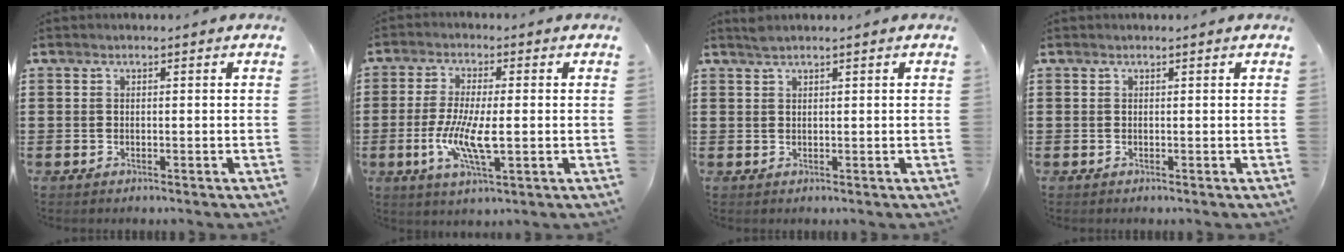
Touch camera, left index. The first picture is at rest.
{"total": 7.7, "force": [-1.5, 2.1, 7.3], "torque": [-0.151, -0.010, -0.031]}
{"total": 1.2, "force": [1.0, 0.0, 0.6], "torque": [-0.013, 0.001, 0.018]}
{"total": 0.0}